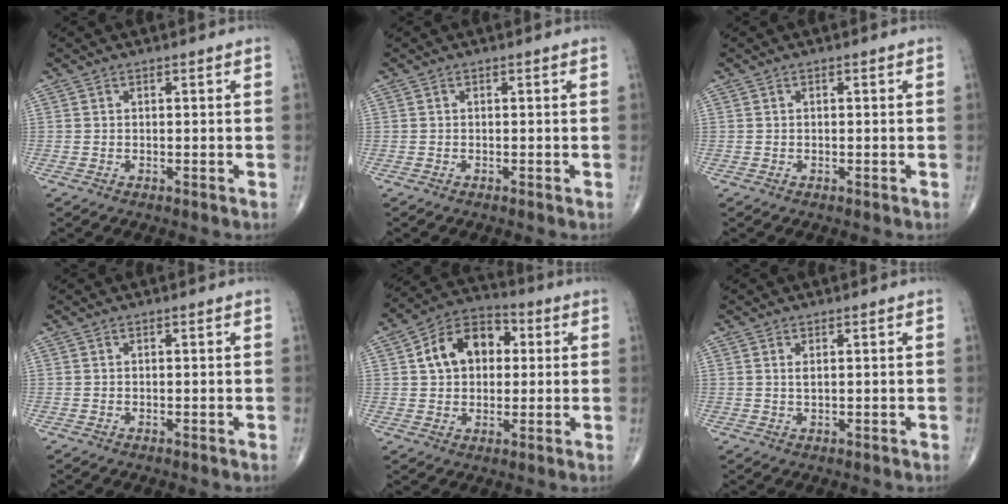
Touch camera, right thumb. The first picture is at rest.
{"total": 0.0}
{"total": 0.0}
{"total": 0.0}
{"total": 12.5, "force": [2.5, 8.9, 8.4], "torque": [-0.111, 0.018, 0.032]}
{"total": 1.1, "force": [0.4, 0.3, 0.9], "torque": [-0.018, -0.001, 0.008]}